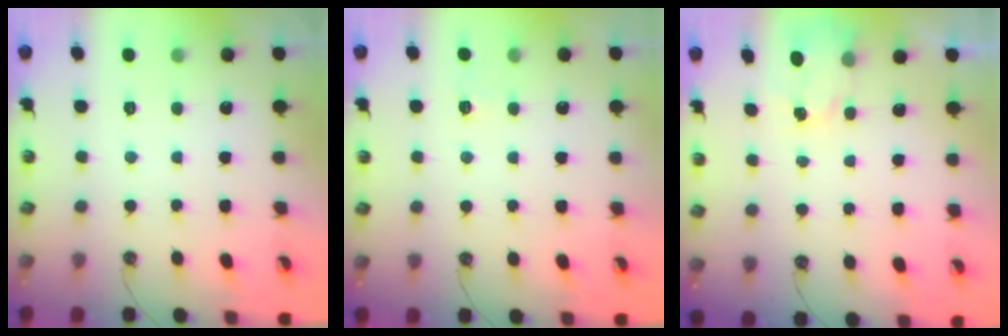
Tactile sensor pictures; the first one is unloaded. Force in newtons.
{"total": 2.7, "press": 2.7, "slide": 0.3}
{"total": 2.6, "press": 2.6, "slide": 0.4}